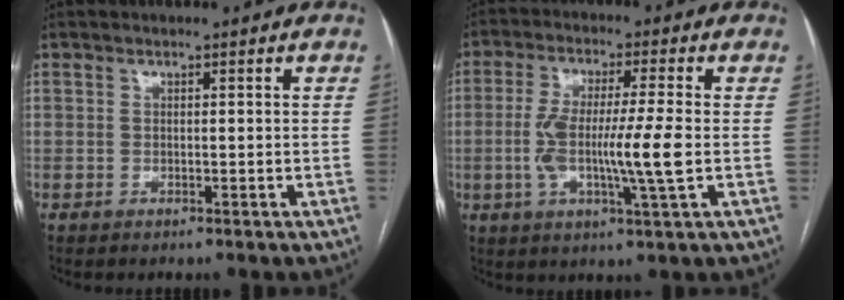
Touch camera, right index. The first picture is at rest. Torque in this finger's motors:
{"motor_torque": [1.34, -0.02, 0.86, 0.21]}